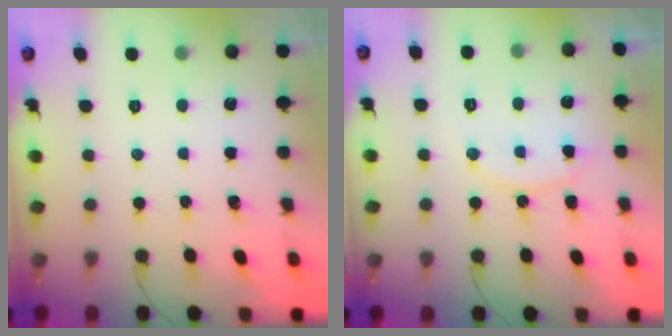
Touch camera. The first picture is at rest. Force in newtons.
{"total": 11.9, "press": 11.9, "slide": 0.8}